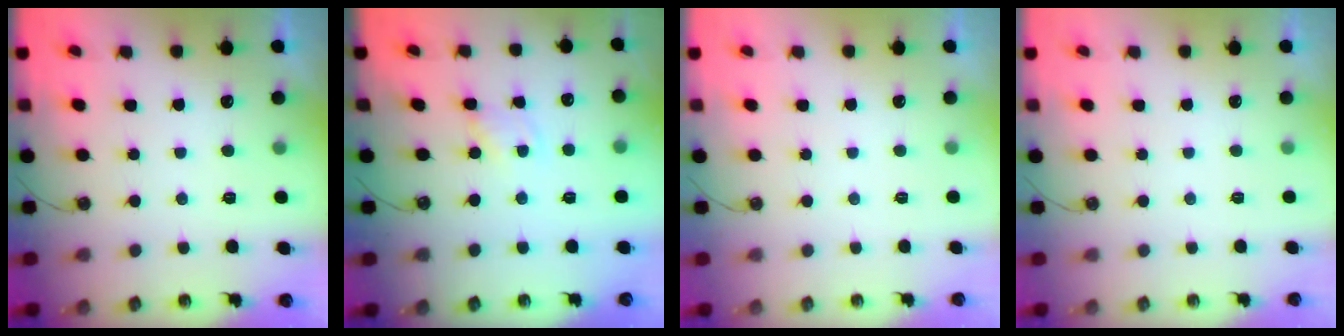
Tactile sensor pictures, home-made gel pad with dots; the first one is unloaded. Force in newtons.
{"total": 1.6, "press": 1.6, "slide": 0.2}
{"total": 0.0}
{"total": 0.0}